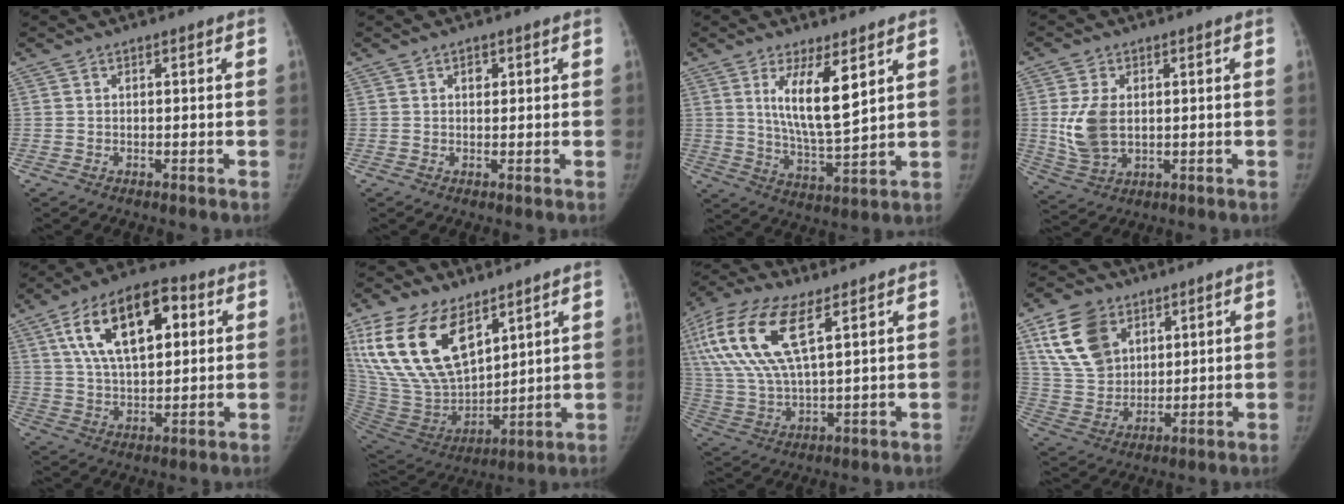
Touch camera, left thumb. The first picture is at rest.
{"total": 1.6, "force": [0.8, 1.1, 0.9], "torque": [-0.005, -0.002, 0.011]}
{"total": 10.9, "force": [4.7, 2.9, 9.4], "torque": [-0.156, -0.046, 0.095]}
{"total": 8.8, "force": [0.9, 5.7, 6.6], "torque": [-0.128, -0.007, 0.030]}
{"total": 18.2, "force": [6.5, 9.2, 14.4], "torque": [-0.217, 0.000, 0.108]}
{"total": 23.9, "force": [12.8, 12.9, 15.6], "torque": [-0.299, -0.047, 0.252]}
{"total": 20.2, "force": [8.2, 8.3, 16.5], "torque": [-0.367, -0.002, 0.158]}
{"total": 14.7, "force": [6.9, 10.4, 7.9], "torque": [-0.121, -0.021, 0.143]}